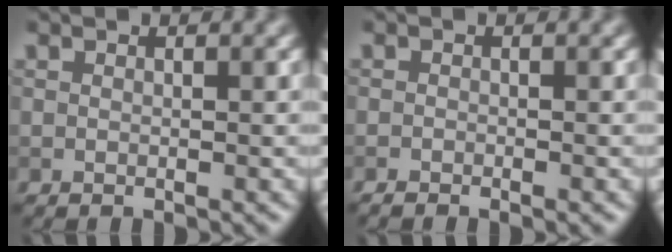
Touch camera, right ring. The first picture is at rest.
{"total": 1.2, "force": [-1.1, 0.1, 0.5], "torque": [-0.011, 0.000, -0.020]}